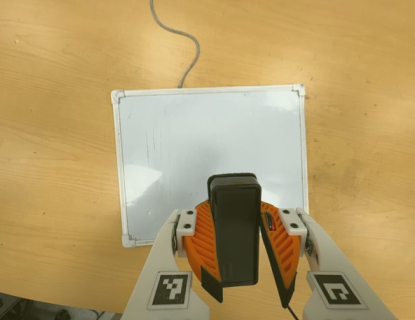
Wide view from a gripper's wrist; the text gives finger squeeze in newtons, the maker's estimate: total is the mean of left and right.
{"total": 9.0, "left": 9.3, "right": 8.7}